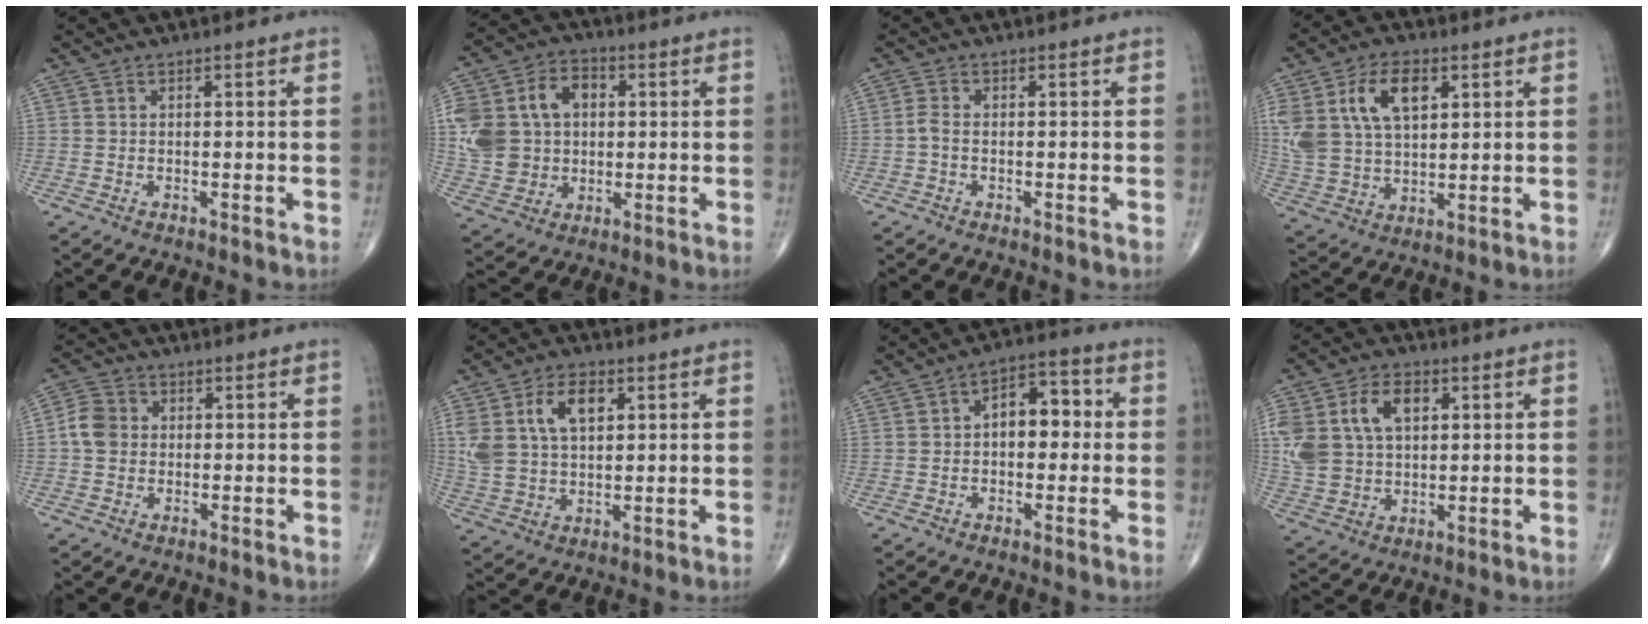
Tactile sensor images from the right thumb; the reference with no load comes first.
{"total": 16.5, "force": [2.2, 13.0, 9.9], "torque": [-0.186, 0.023, 0.047]}
{"total": 1.6, "force": [-0.5, 0.7, 1.3], "torque": [-0.030, 0.001, -0.014]}
{"total": 15.2, "force": [5.6, 9.1, 10.9], "torque": [-0.209, -0.008, 0.114]}
{"total": 5.0, "force": [0.1, 4.3, 2.6], "torque": [-0.043, 0.011, -0.007]}
{"total": 12.1, "force": [4.1, 7.3, 8.7], "torque": [-0.160, 0.000, 0.084]}
{"total": 8.7, "force": [0.5, 5.3, 6.9], "torque": [-0.073, 0.030, -0.001]}
{"total": 16.1, "force": [4.3, 11.2, 10.8], "torque": [-0.224, 0.006, 0.087]}